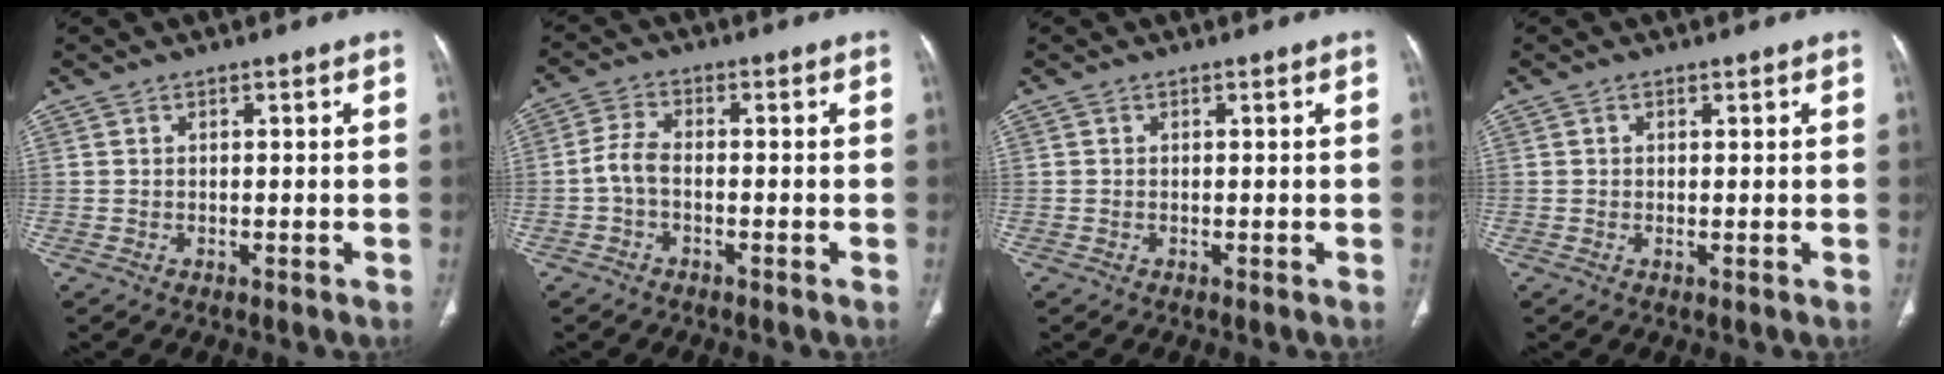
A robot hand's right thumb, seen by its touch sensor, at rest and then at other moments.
{"total": 4.0, "force": [-1.1, 2.0, 3.3], "torque": [-0.072, 0.014, -0.030]}
{"total": 0.0}
{"total": 0.7, "force": [0.2, 0.3, 0.5], "torque": [-0.009, -0.001, 0.004]}